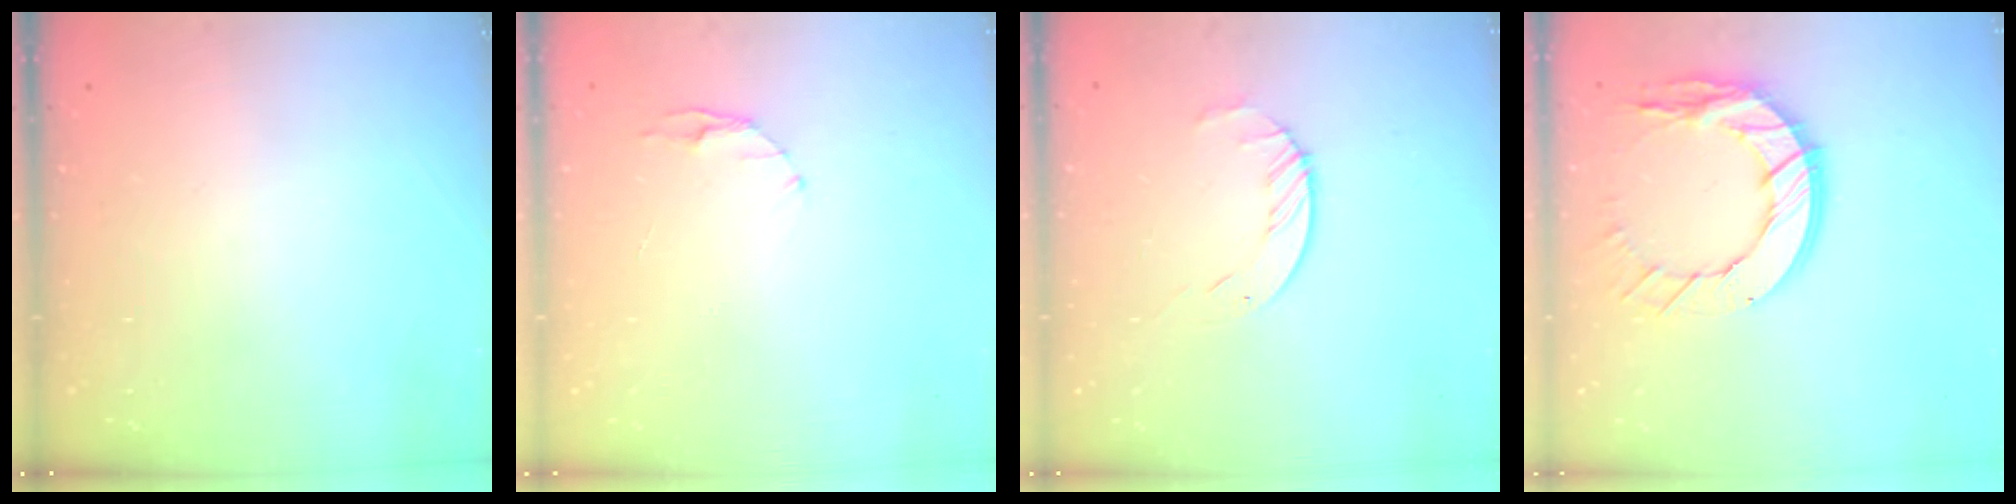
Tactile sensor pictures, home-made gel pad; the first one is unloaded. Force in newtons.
{"total": 3.9, "press": 3.9, "slide": 0.5}
{"total": 3.5, "press": 3.4, "slide": 0.4}
{"total": 14.3, "press": 14.2, "slide": 1.4}